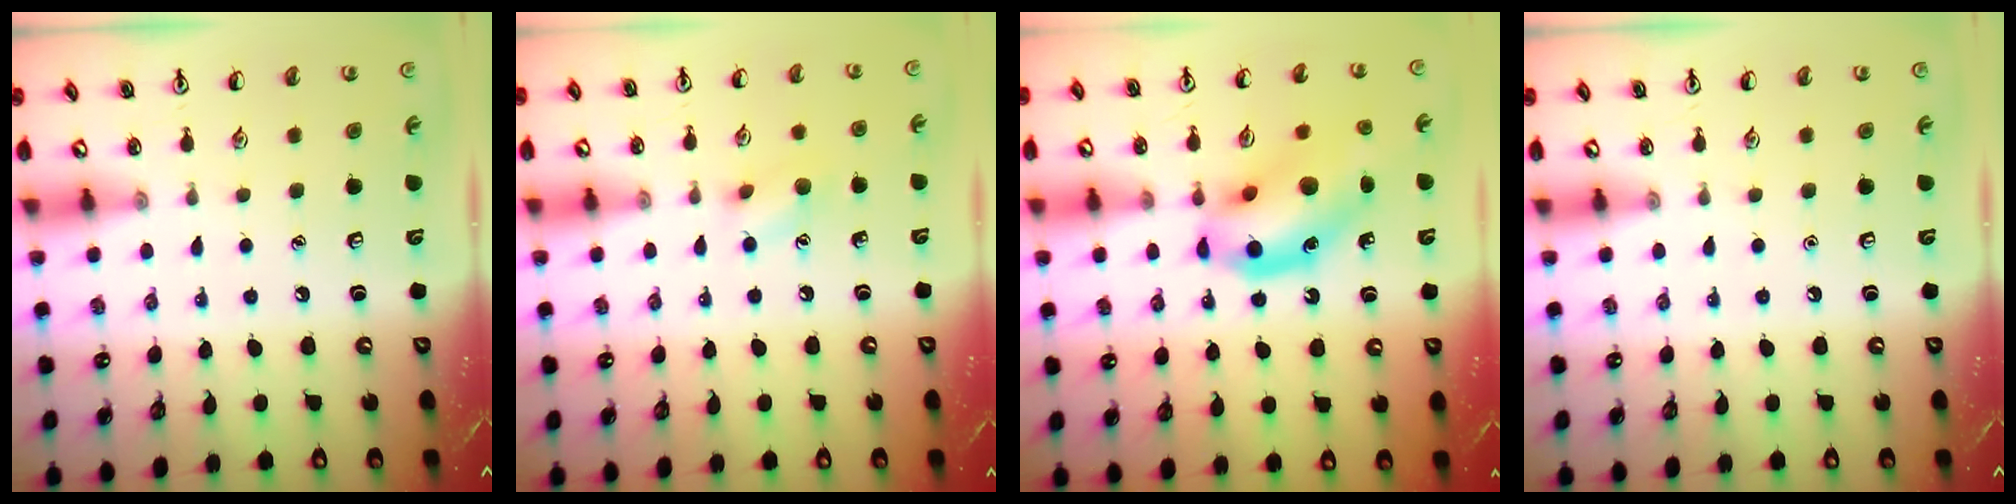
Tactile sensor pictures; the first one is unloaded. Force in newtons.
{"total": 6.9, "press": 6.7, "slide": 1.5}
{"total": 14.8, "press": 14.6, "slide": 2.6}
{"total": 0.0}